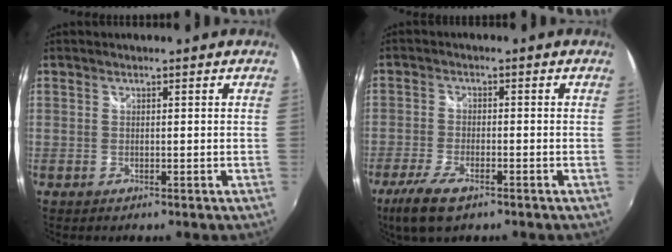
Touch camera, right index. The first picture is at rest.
{"total": 8.0, "force": [-5.2, 2.7, 5.4], "torque": [-0.133, -0.023, -0.100]}